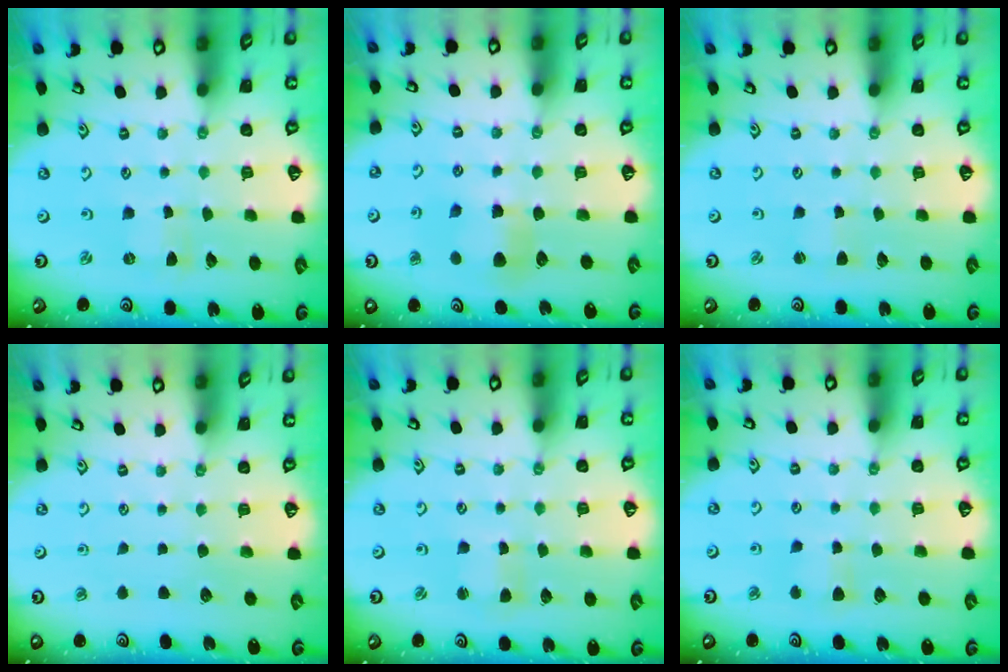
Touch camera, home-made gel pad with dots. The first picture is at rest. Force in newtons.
{"total": 5.3, "press": 5.3, "slide": 0.2}
{"total": 1.7, "press": 1.7, "slide": 0.3}
{"total": 0.0}
{"total": 1.9, "press": 1.8, "slide": 0.3}
{"total": 3.6, "press": 3.6, "slide": 0.6}